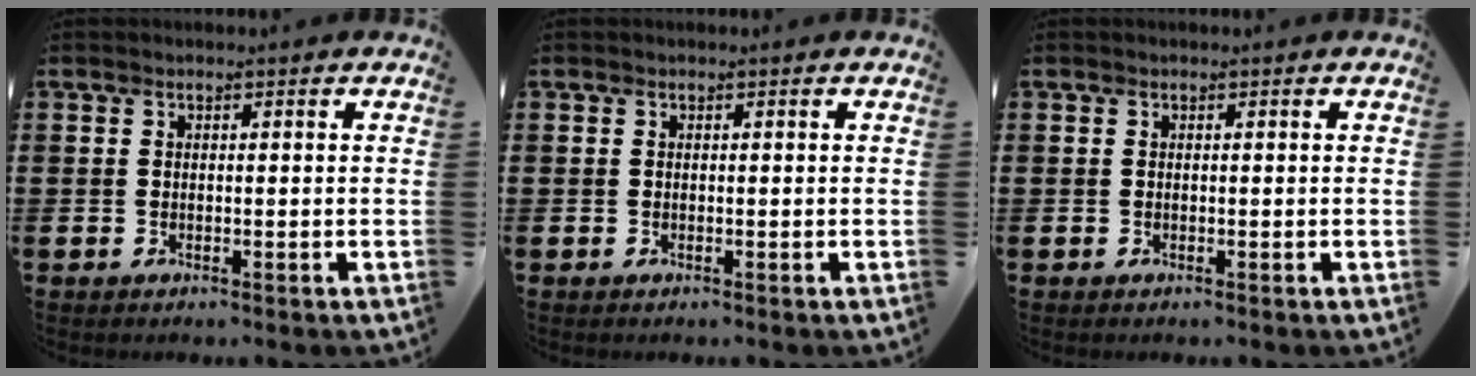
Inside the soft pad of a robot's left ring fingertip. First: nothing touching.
{"total": 0.0}
{"total": 0.0}